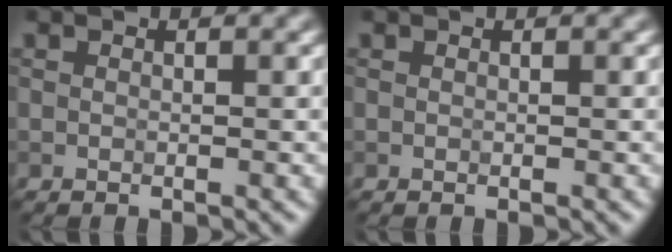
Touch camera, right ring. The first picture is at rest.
{"total": 0.0}